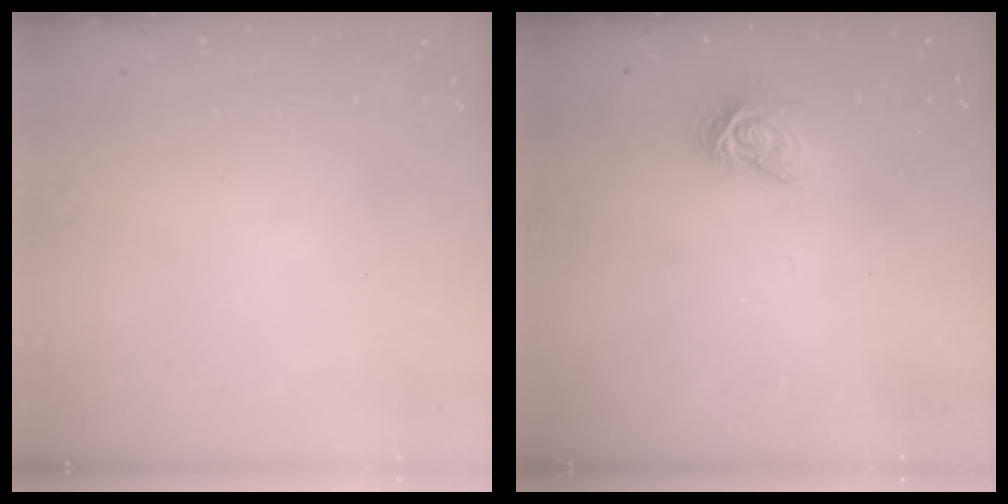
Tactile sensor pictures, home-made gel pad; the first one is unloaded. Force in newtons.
{"total": 7.5, "press": 7.5, "slide": 0.3}